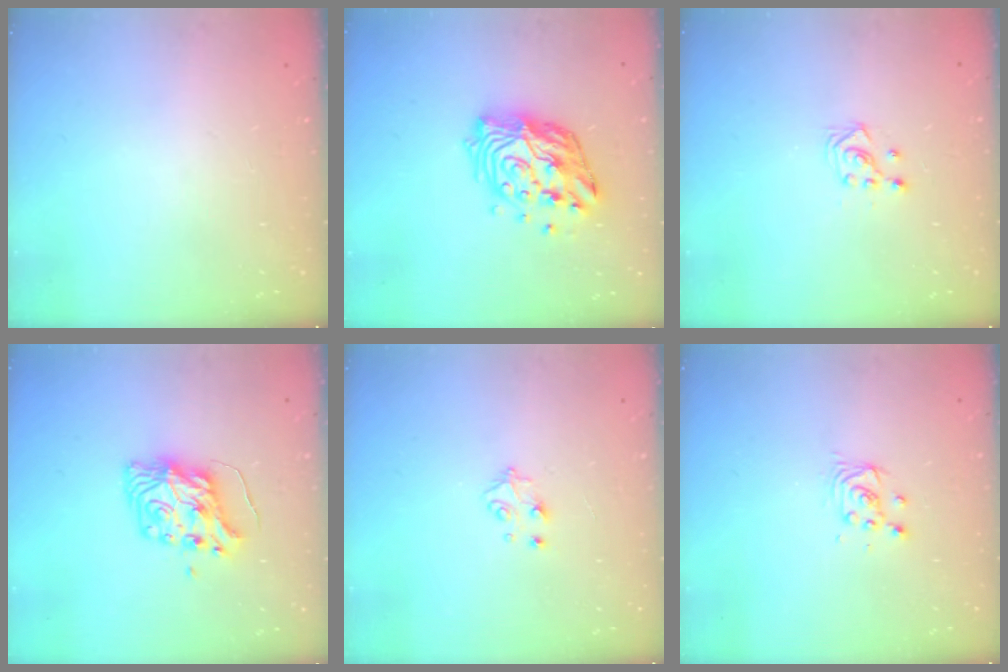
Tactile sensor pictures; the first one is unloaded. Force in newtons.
{"total": 15.0, "press": 14.9, "slide": 1.6}
{"total": 3.0, "press": 2.8, "slide": 1.0}
{"total": 8.9, "press": 8.9, "slide": 0.3}
{"total": 5.4, "press": 5.4, "slide": 0.4}
{"total": 3.4, "press": 3.4, "slide": 0.4}